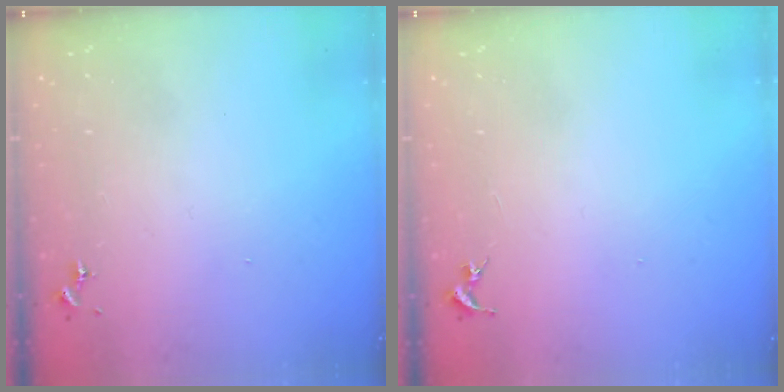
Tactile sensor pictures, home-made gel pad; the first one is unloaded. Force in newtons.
{"total": 0.0}